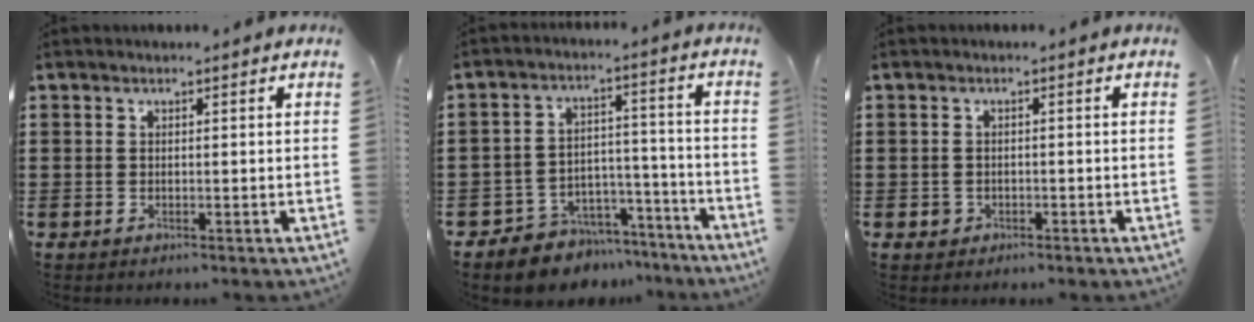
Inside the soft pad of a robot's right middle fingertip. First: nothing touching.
{"total": 6.3, "force": [-5.7, 2.6, -0.1], "torque": [0.000, 0.029, -0.113]}
{"total": 1.1, "force": [-0.6, 0.9, 0.3], "torque": [-0.008, 0.003, -0.014]}